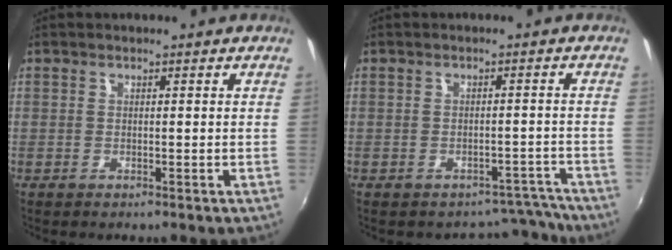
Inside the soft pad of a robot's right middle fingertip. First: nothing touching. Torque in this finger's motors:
{"motor_torque": [0.15, -1.03, -0.49, -0.06]}